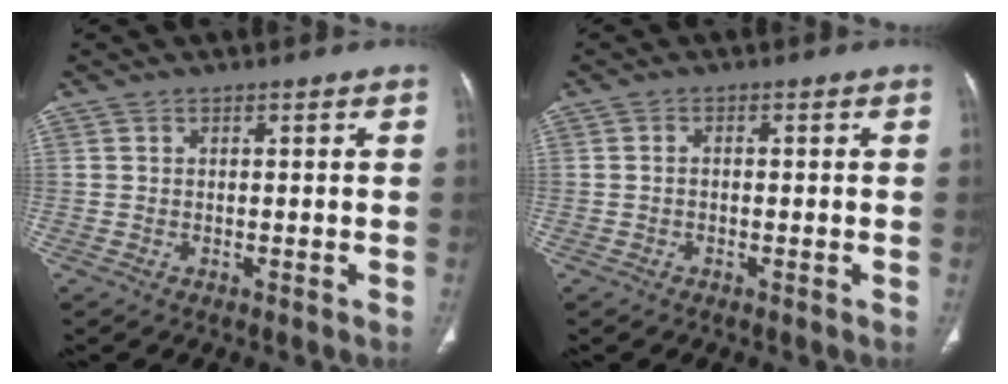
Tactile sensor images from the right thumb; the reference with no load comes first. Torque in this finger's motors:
{"motor_torque": [-0.21, -0.20, -0.06, 0.16, -0.06]}